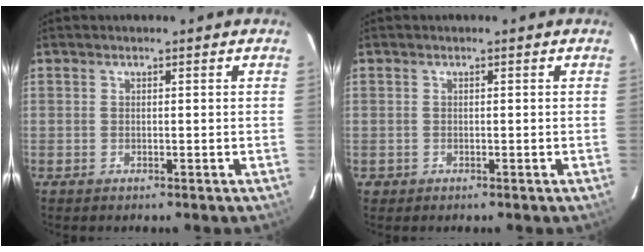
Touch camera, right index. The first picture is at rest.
{"total": 1.0, "force": [-0.4, 0.9, 0.0], "torque": [0.001, 0.003, -0.004]}